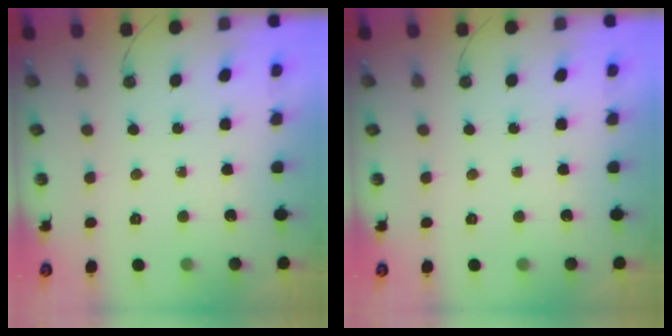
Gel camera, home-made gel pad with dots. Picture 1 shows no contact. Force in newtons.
{"total": 0.0}